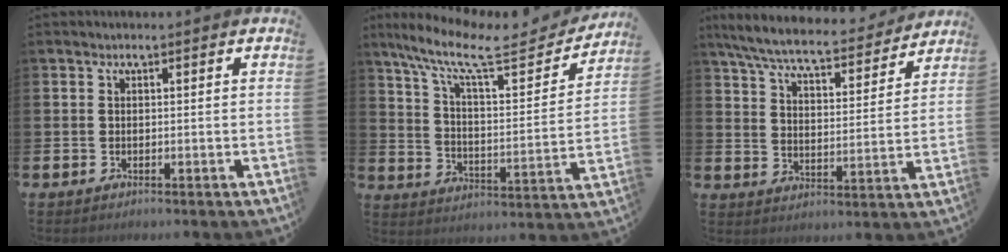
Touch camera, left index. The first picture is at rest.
{"total": 10.5, "force": [8.5, 2.7, 5.6], "torque": [-0.133, -0.055, 0.138]}
{"total": 7.6, "force": [6.9, 1.0, 3.0], "torque": [-0.090, -0.043, 0.118]}